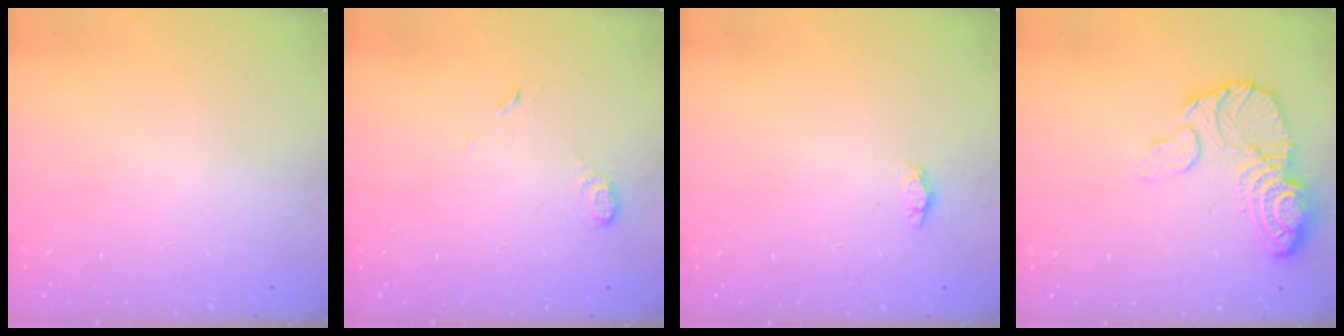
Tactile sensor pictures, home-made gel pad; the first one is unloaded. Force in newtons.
{"total": 5.0, "press": 4.9, "slide": 0.8}
{"total": 2.9, "press": 2.7, "slide": 1.1}
{"total": 14.1, "press": 14.0, "slide": 1.5}